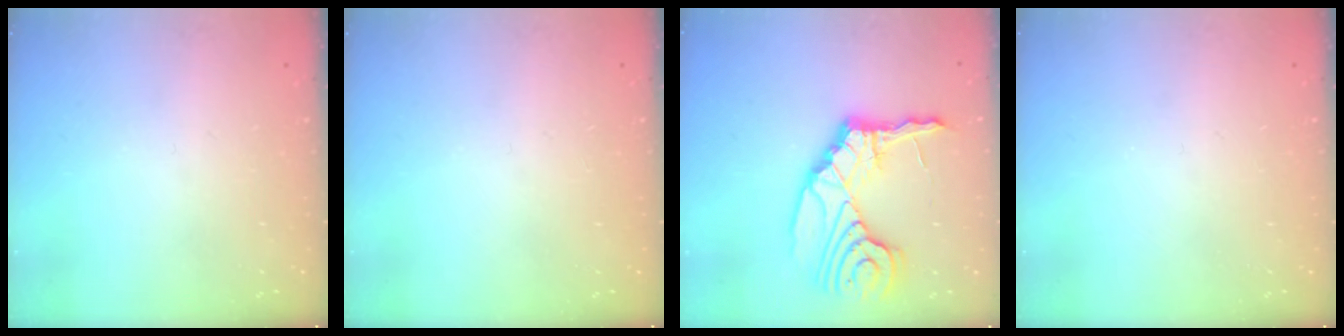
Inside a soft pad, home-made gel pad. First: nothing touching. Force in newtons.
{"total": 0.0}
{"total": 19.7, "press": 19.3, "slide": 3.7}
{"total": 0.0}